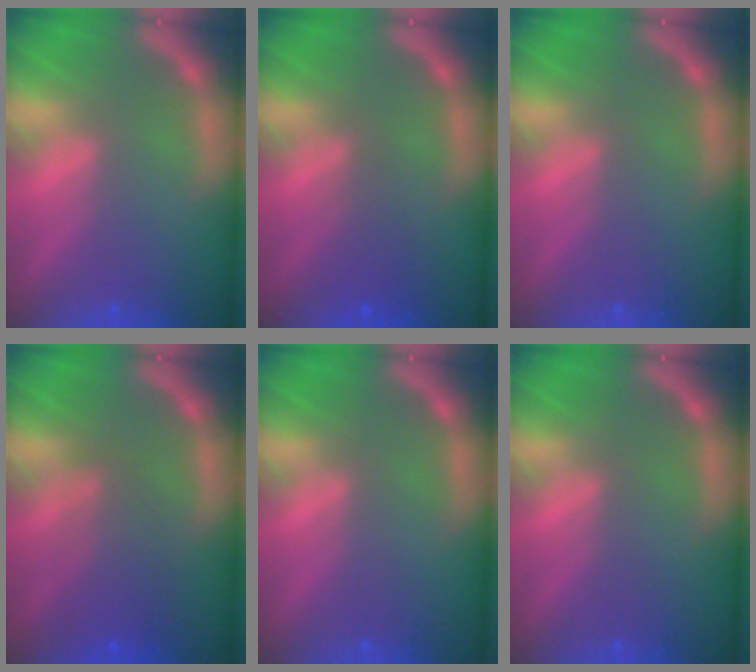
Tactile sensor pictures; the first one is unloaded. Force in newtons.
{"total": 2.0}
{"total": 0.0}
{"total": 4.1}
{"total": 0.0}
{"total": 0.0}